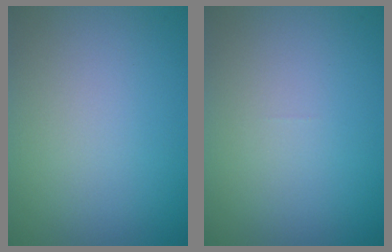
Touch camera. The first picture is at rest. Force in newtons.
{"total": 0.0}